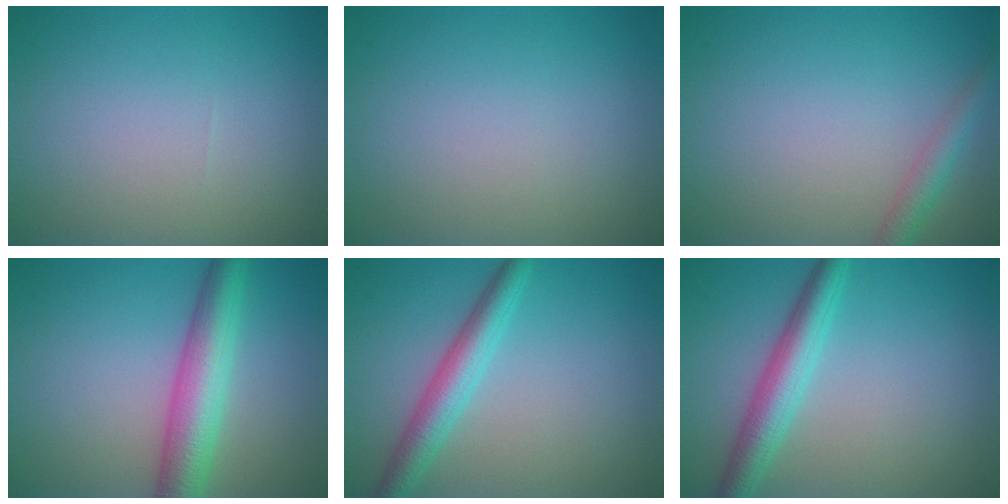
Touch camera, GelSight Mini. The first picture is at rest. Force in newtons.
{"total": 0.0}
{"total": 2.2, "press": 2.2, "slide": 0.1}
{"total": 6.0, "press": 6.0, "slide": 0.2}
{"total": 3.9, "press": 3.9, "slide": 0.1}
{"total": 4.2, "press": 4.2, "slide": 0.1}